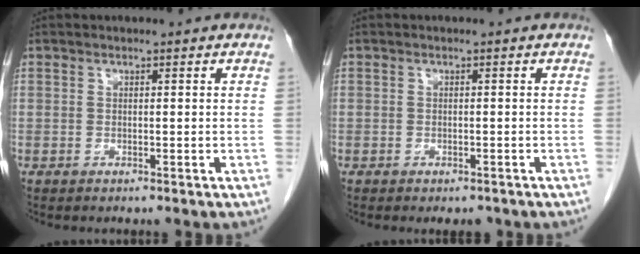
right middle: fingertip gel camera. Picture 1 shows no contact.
{"total": 1.6, "force": [-1.1, 1.1, 0.4], "torque": [-0.005, 0.002, -0.010]}